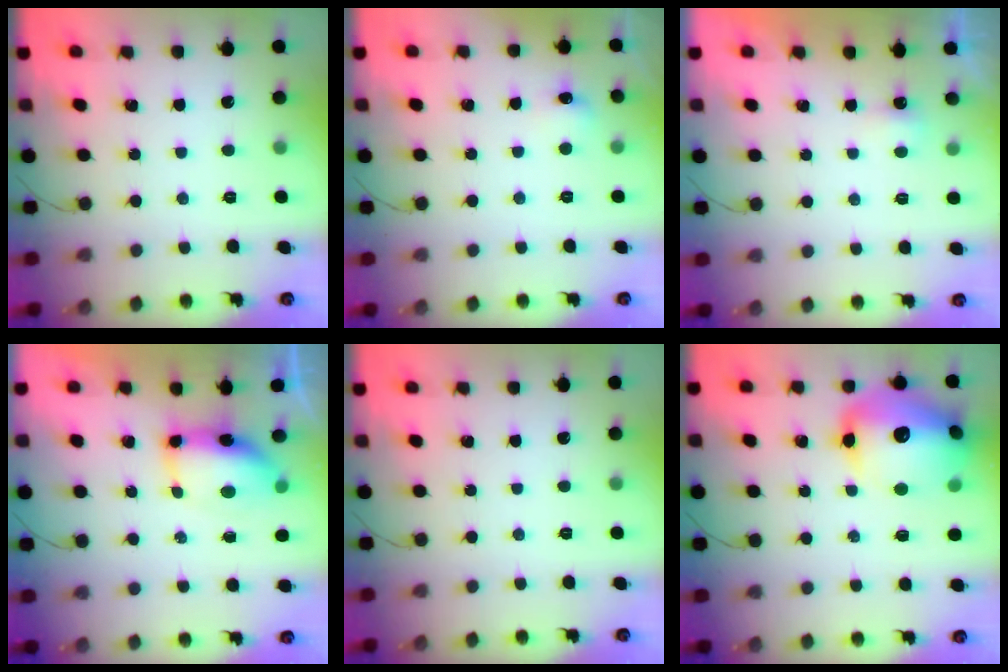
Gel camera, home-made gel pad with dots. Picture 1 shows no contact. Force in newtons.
{"total": 5.1, "press": 5.0, "slide": 1.3}
{"total": 2.4, "press": 2.3, "slide": 0.5}
{"total": 8.4, "press": 8.2, "slide": 1.9}
{"total": 0.0}
{"total": 21.2, "press": 20.9, "slide": 3.4}